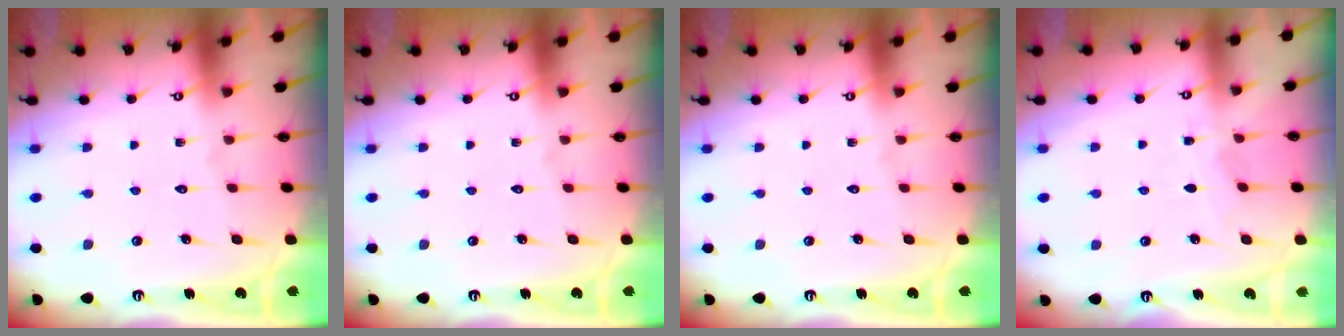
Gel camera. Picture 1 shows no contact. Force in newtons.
{"total": 0.0}
{"total": 0.0}
{"total": 3.7, "press": 3.7, "slide": 0.5}